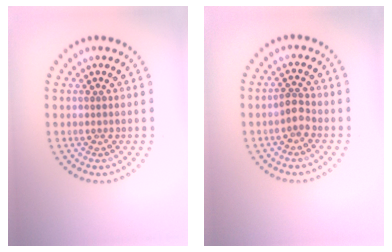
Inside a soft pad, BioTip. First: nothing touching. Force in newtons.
{"total": 1.5, "press": 1.3, "slide": 0.7}